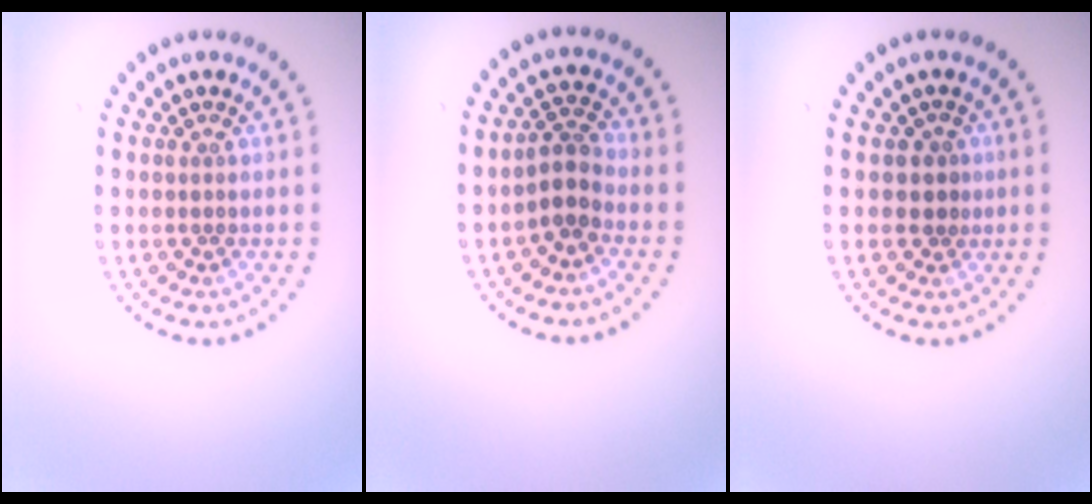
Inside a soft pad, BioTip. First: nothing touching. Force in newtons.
{"total": 2.5, "press": 1.9, "slide": 1.5}
{"total": 1.5, "press": 1.3, "slide": 0.7}